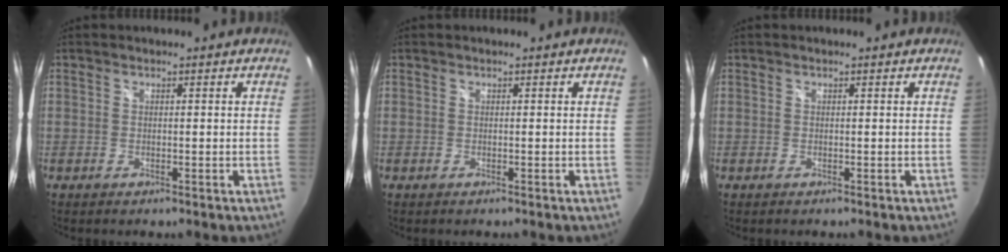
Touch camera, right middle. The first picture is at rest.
{"total": 0.0}
{"total": 0.0}